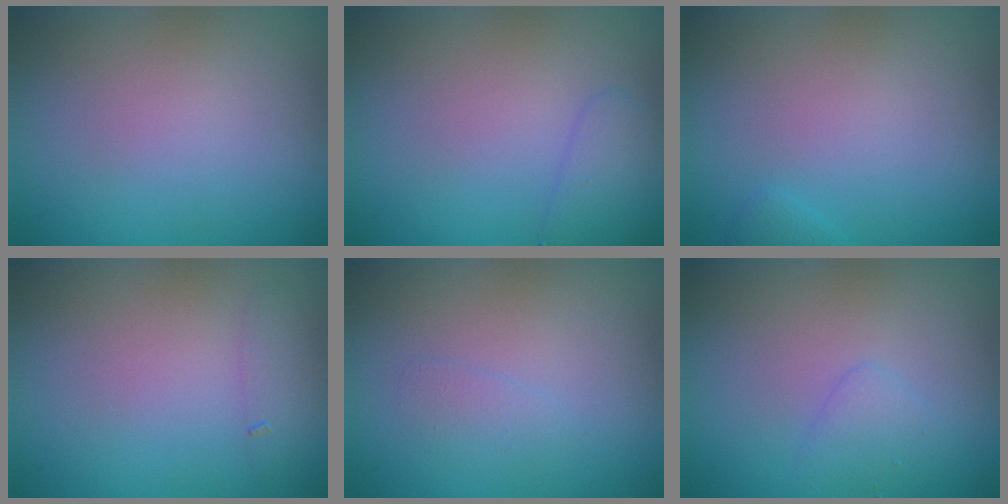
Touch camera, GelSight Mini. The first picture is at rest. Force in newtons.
{"total": 1.7, "press": 1.7, "slide": 0.1}
{"total": 0.7, "press": 0.7, "slide": 0.1}
{"total": 1.3, "press": 1.3, "slide": 0.0}
{"total": 1.0, "press": 1.0, "slide": 0.0}
{"total": 1.5, "press": 1.5, "slide": 0.0}